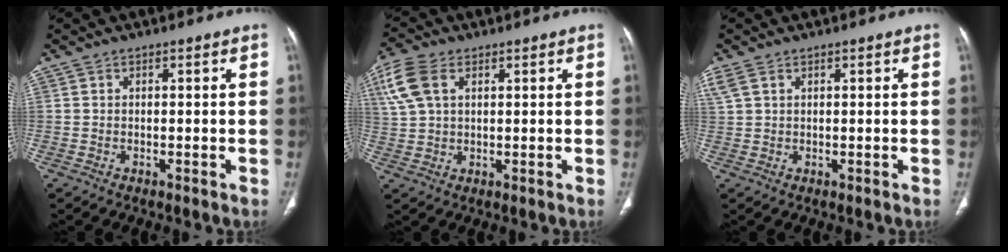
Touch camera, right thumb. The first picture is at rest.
{"total": 8.9, "force": [3.6, 5.3, 6.2], "torque": [-0.152, 0.011, 0.074]}
{"total": 2.8, "force": [1.5, 1.6, 1.8], "torque": [-0.063, 0.016, 0.043]}